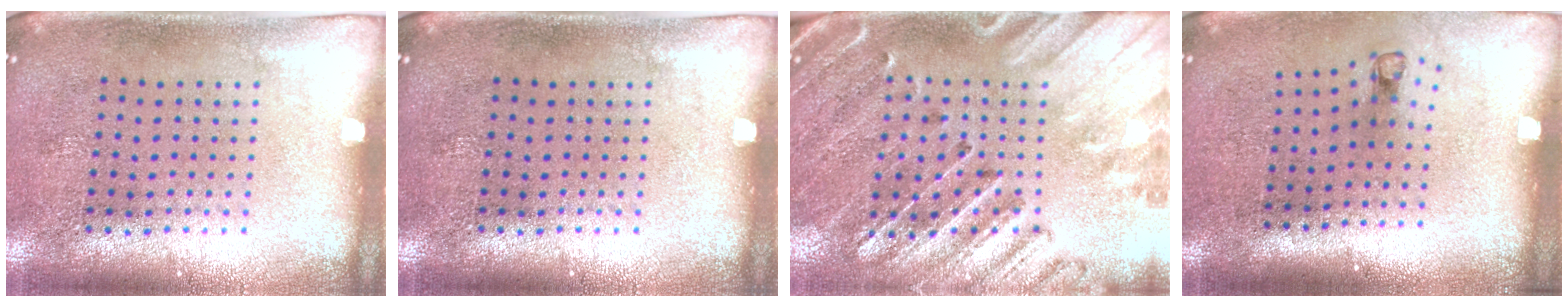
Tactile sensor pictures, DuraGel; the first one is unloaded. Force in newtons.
{"total": 0.0}
{"total": 2.9, "press": 2.7, "slide": 0.9}
{"total": 0.8, "press": 0.4, "slide": 0.7}